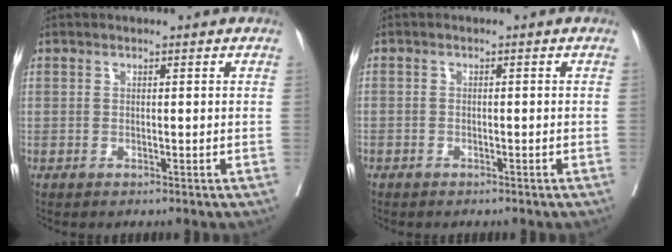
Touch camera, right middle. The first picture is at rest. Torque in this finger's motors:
{"motor_torque": [1.62, -0.52, 1.06, -0.10]}